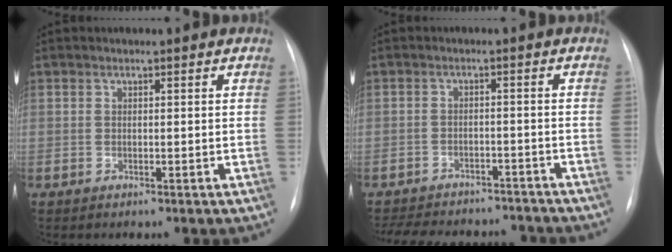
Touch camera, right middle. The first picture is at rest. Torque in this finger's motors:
{"motor_torque": [0.92, -1.20, 0.06, 0.00]}